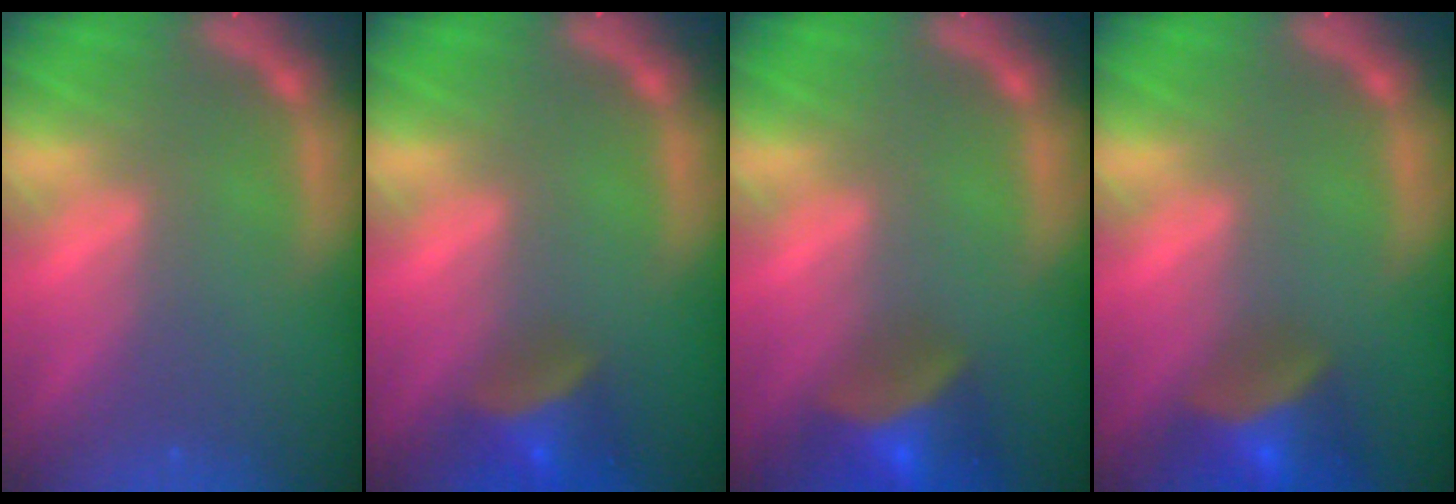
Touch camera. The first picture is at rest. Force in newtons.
{"total": 5.0}
{"total": 7.0}
{"total": 6.5}